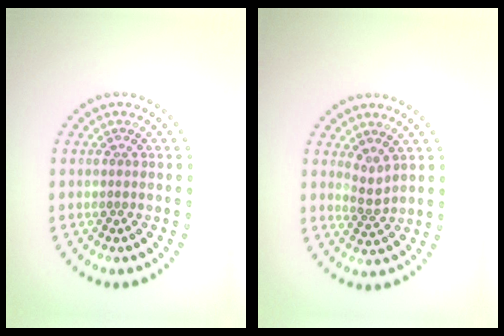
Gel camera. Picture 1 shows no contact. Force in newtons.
{"total": 1.6, "press": 1.1, "slide": 1.2}